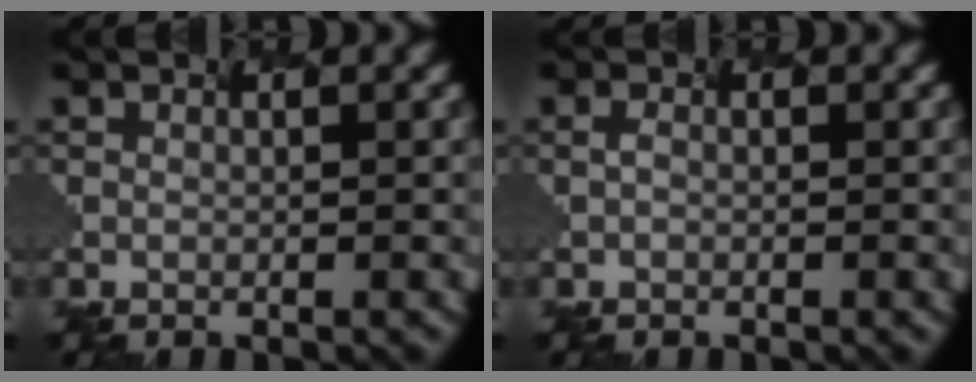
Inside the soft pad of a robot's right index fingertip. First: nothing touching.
{"total": 0.6, "force": [-0.5, 0.0, 0.3], "torque": [-0.015, 0.002, -0.001]}